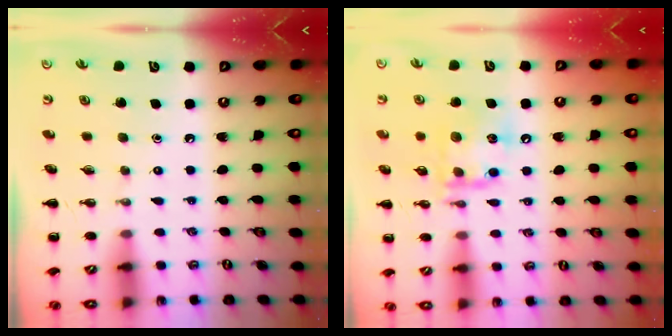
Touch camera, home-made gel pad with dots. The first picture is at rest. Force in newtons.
{"total": 13.9, "press": 13.8, "slide": 1.8}